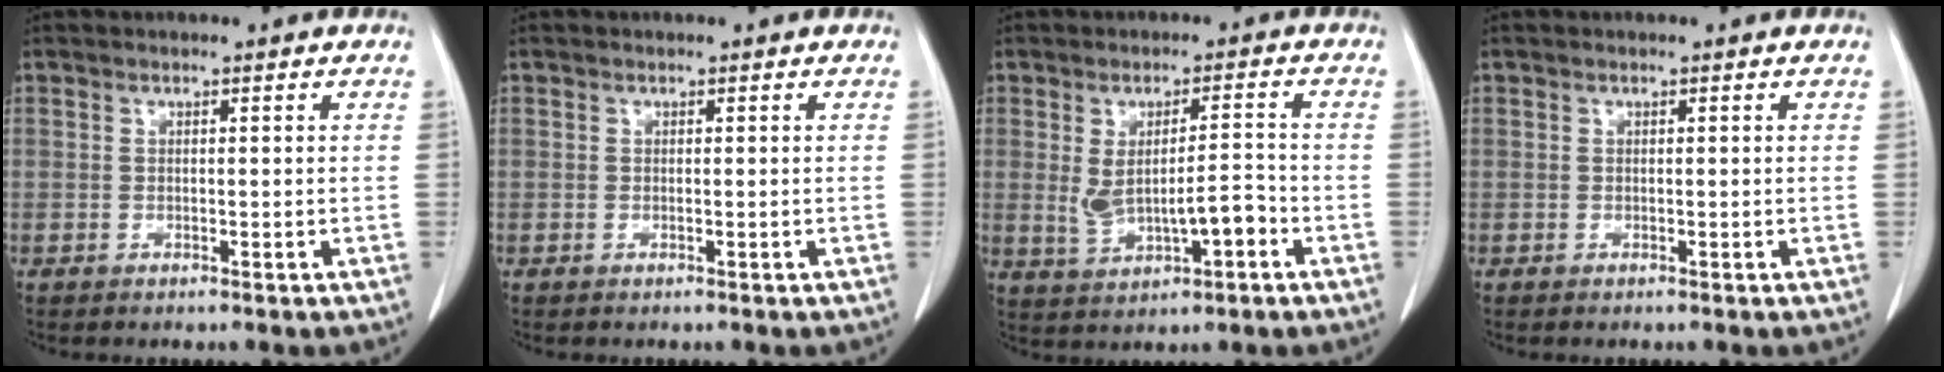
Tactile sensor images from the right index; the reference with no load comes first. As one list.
[{"total": 0.0}, {"total": 7.6, "force": [-1.6, 2.4, 7.0], "torque": [-0.126, 0.011, -0.010]}, {"total": 0.0}]